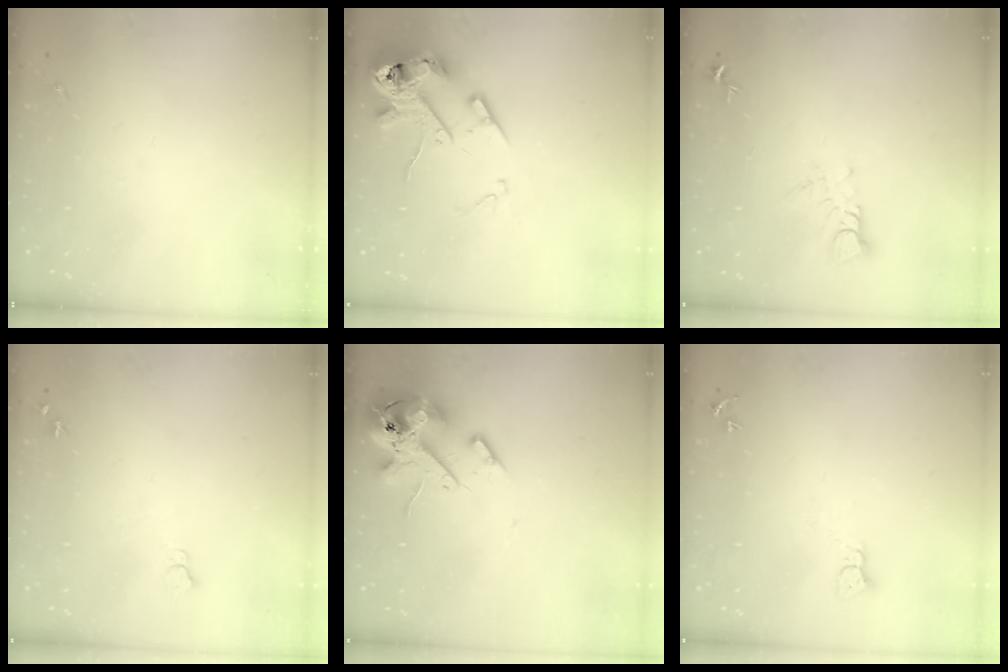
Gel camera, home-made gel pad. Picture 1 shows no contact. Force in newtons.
{"total": 15.6, "press": 15.4, "slide": 2.3}
{"total": 3.5, "press": 3.5, "slide": 0.2}
{"total": 4.6, "press": 4.6, "slide": 0.6}
{"total": 14.5, "press": 14.4, "slide": 2.4}
{"total": 3.1, "press": 3.1, "slide": 0.1}